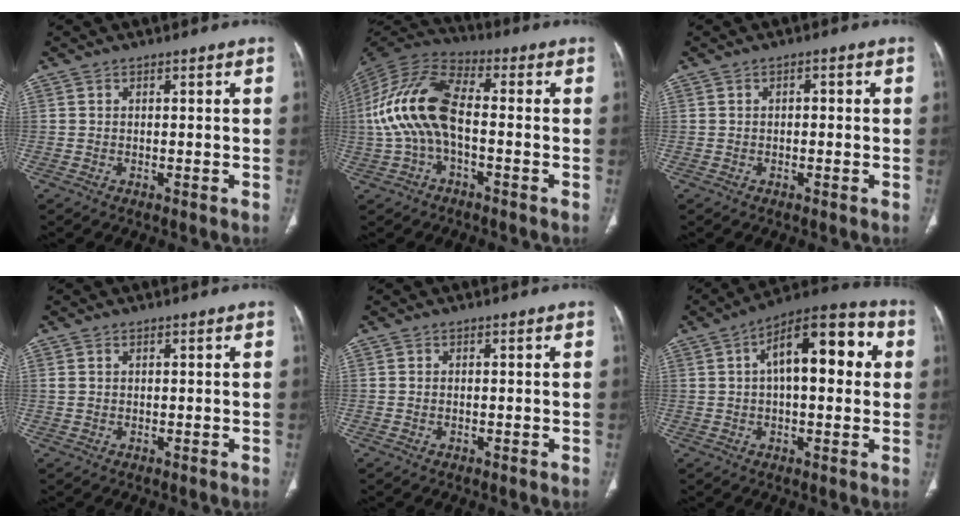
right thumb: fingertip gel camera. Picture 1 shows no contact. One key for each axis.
{"total": 15.7, "fx": -1.3, "fy": 8.0, "fz": 13.4, "tx": -0.285, "ty": 0.037, "tz": -0.031}
{"total": 1.2, "fx": 0.1, "fy": 0.8, "fz": 0.9, "tx": -0.011, "ty": 0.006, "tz": -0.002}
{"total": 1.3, "fx": 0.6, "fy": 0.8, "fz": 0.8, "tx": -0.021, "ty": 0.005, "tz": 0.018}
{"total": 0.0}
{"total": 16.5, "fx": 3.5, "fy": 7.4, "fz": 14.3, "tx": -0.187, "ty": 0.032, "tz": 0.044}